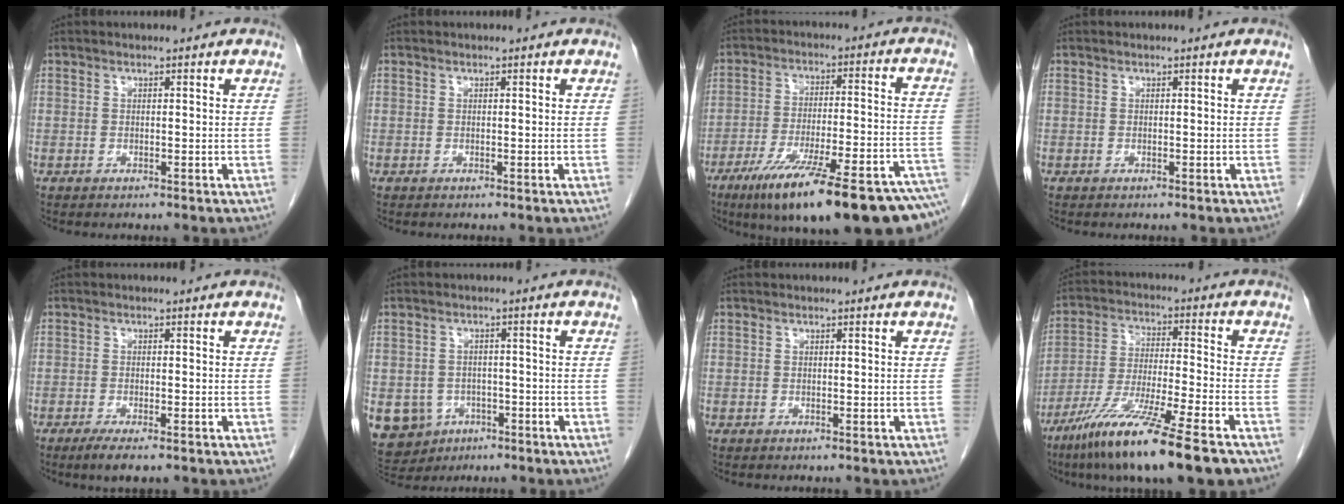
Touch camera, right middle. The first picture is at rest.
{"total": 0.0}
{"total": 25.8, "force": [-18.5, 2.4, 17.8], "torque": [-0.195, -0.011, -0.271]}
{"total": 0.0}
{"total": 3.7, "force": [-2.5, 0.6, 2.7], "torque": [-0.046, -0.010, -0.038]}
{"total": 10.0, "force": [-4.2, 8.7, 2.8], "torque": [-0.079, 0.009, -0.052]}
{"total": 0.0}
{"total": 15.8, "force": [-10.4, 0.2, 11.8], "torque": [-0.218, -0.051, -0.187]}